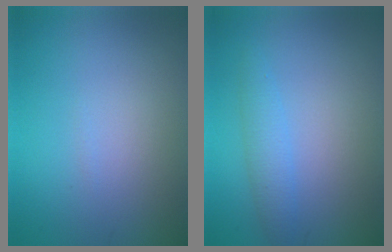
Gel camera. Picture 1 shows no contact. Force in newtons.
{"total": 2.0, "press": 1.9, "slide": 0.2}